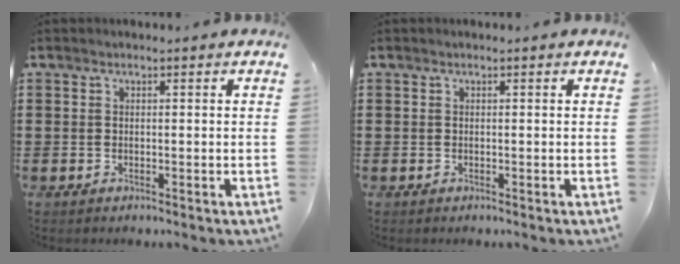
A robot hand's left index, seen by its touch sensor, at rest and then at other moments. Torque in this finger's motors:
{"motor_torque": [-0.04, -0.04, 0.00, -0.01]}